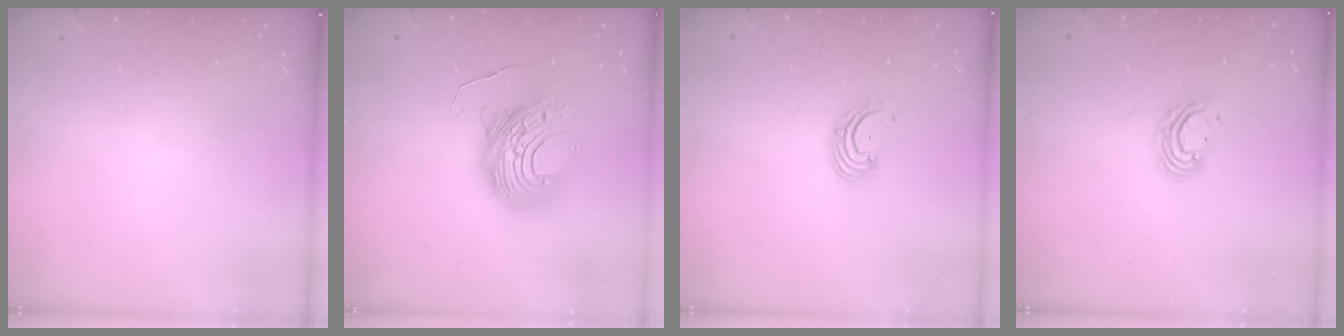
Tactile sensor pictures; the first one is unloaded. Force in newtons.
{"total": 12.2, "press": 12.1, "slide": 1.3}
{"total": 2.9, "press": 2.9, "slide": 0.3}
{"total": 6.3, "press": 6.3, "slide": 0.8}